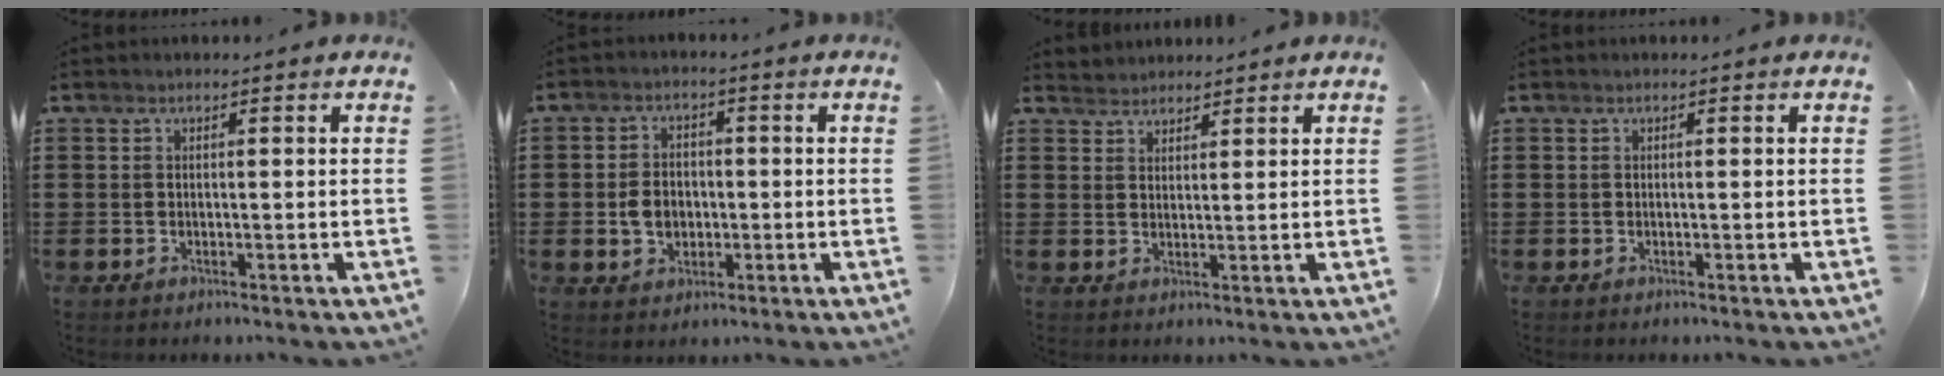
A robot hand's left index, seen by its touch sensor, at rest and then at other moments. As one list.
[{"total": 4.5, "force": [-0.7, 3.4, 2.9], "torque": [-0.052, 0.005, -0.015]}, {"total": 2.2, "force": [2.1, 0.5, -0.5], "torque": [0.002, 0.002, 0.042]}, {"total": 0.0}]